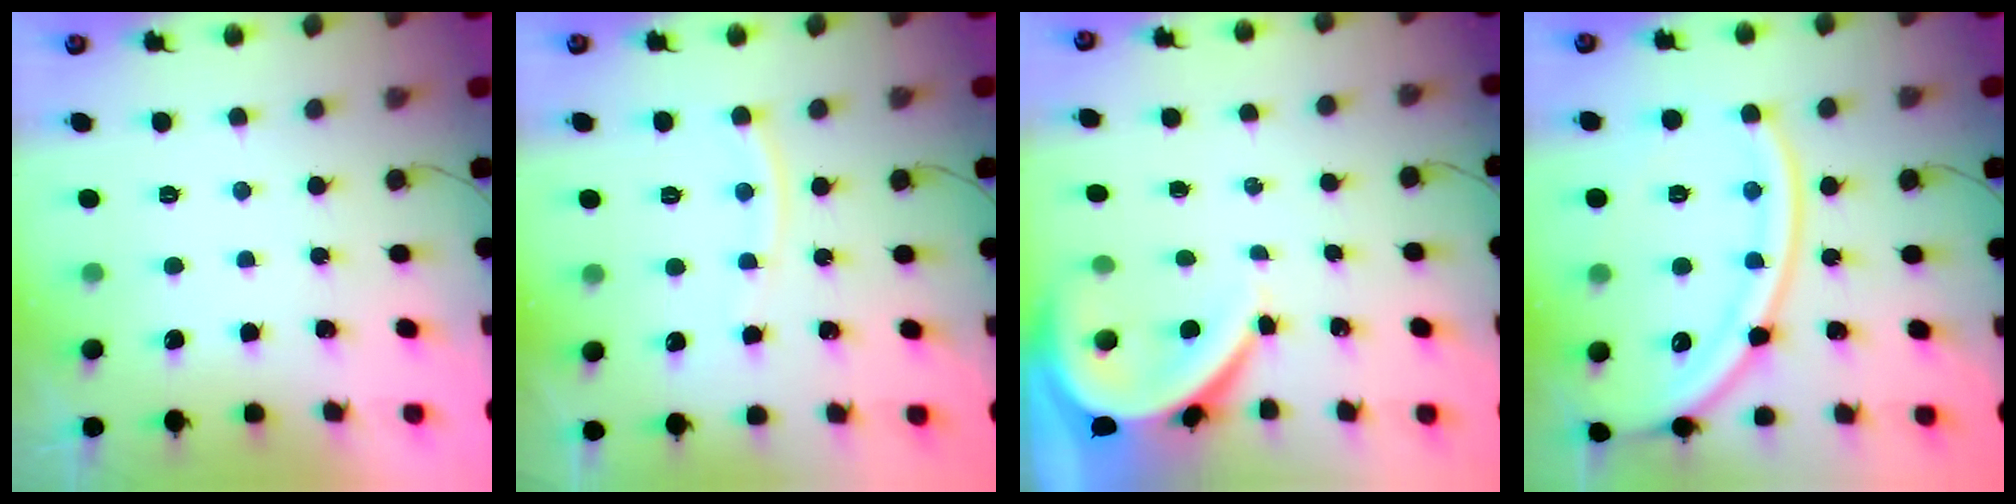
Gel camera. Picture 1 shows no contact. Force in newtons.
{"total": 7.3, "press": 7.2, "slide": 0.9}
{"total": 6.2, "press": 6.2, "slide": 0.9}
{"total": 19.9, "press": 19.8, "slide": 2.0}